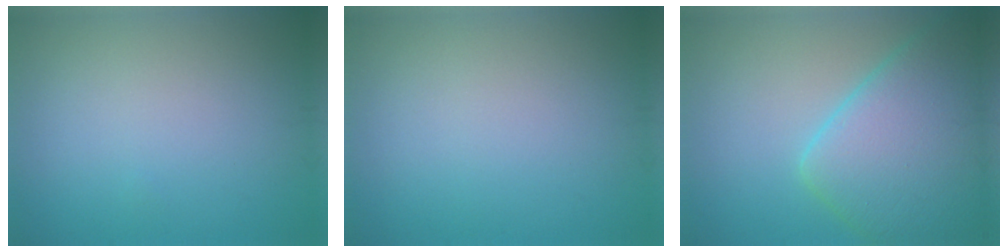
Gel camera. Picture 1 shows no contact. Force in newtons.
{"total": 0.0}
{"total": 9.5, "press": 9.4, "slide": 0.4}